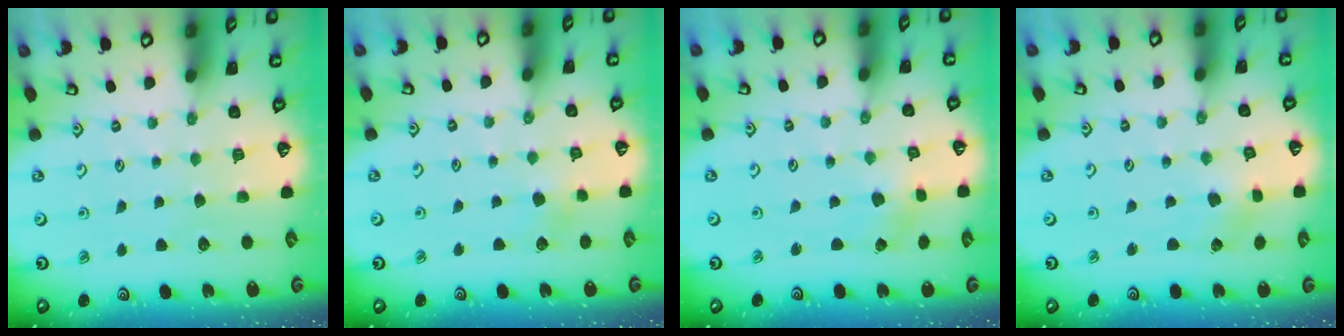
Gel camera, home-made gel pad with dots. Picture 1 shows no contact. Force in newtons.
{"total": 2.9, "press": 2.8, "slide": 0.9}
{"total": 1.6, "press": 1.5, "slide": 0.2}
{"total": 2.0, "press": 2.0, "slide": 0.4}